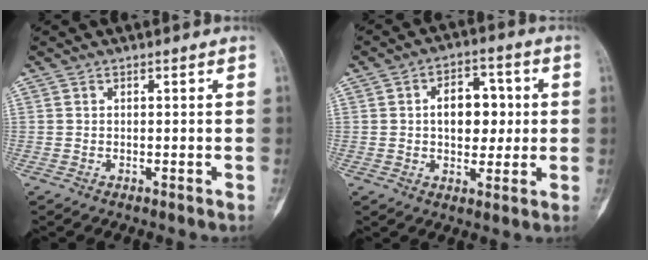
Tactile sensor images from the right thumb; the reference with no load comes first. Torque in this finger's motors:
{"motor_torque": [1.35, 1.23, 0.37, -0.27, 0.22]}